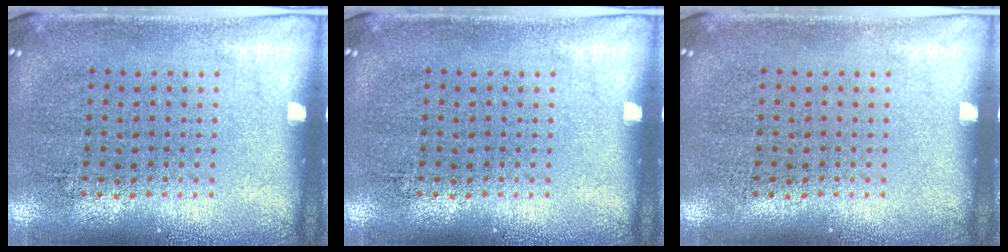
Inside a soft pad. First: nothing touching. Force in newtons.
{"total": 0.0}
{"total": 0.0}